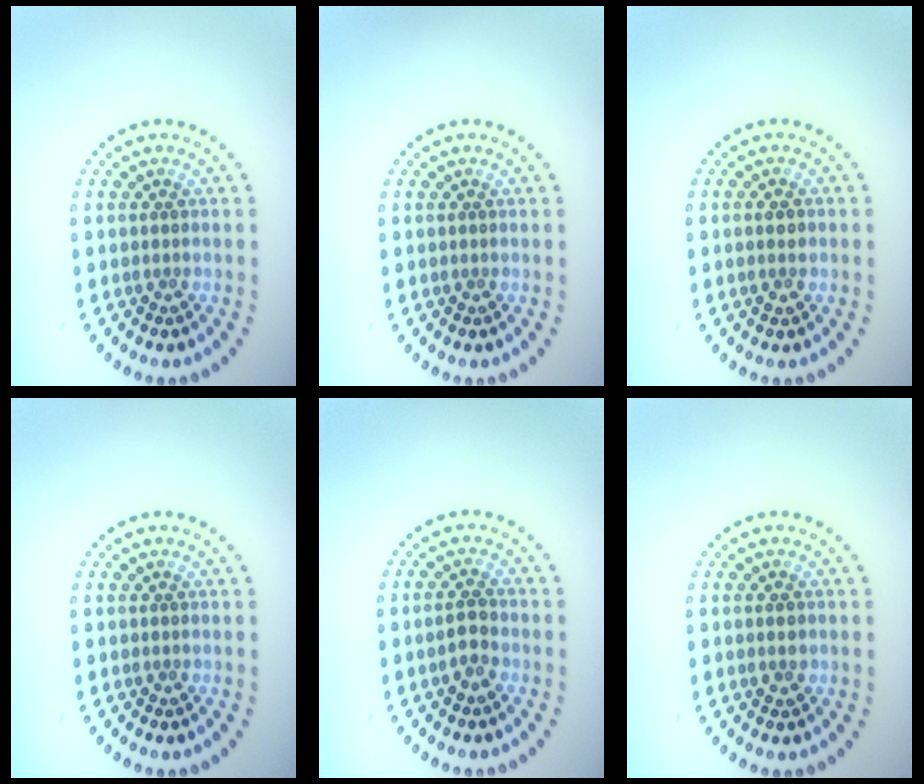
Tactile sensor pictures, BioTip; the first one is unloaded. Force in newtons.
{"total": 0.0}
{"total": 1.6, "press": 1.6, "slide": 0.1}
{"total": 0.0}
{"total": 1.9, "press": 1.8, "slide": 0.6}
{"total": 1.3, "press": 1.3, "slide": 0.2}